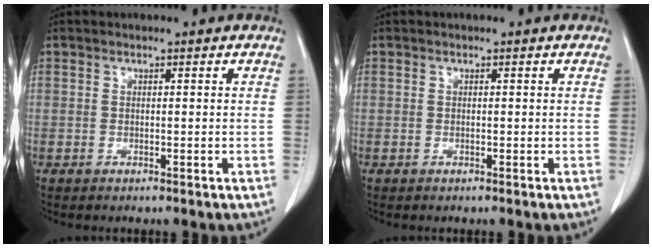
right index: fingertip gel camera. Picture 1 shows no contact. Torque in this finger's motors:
{"motor_torque": [0.04, -0.01, 0.01, 0.01]}